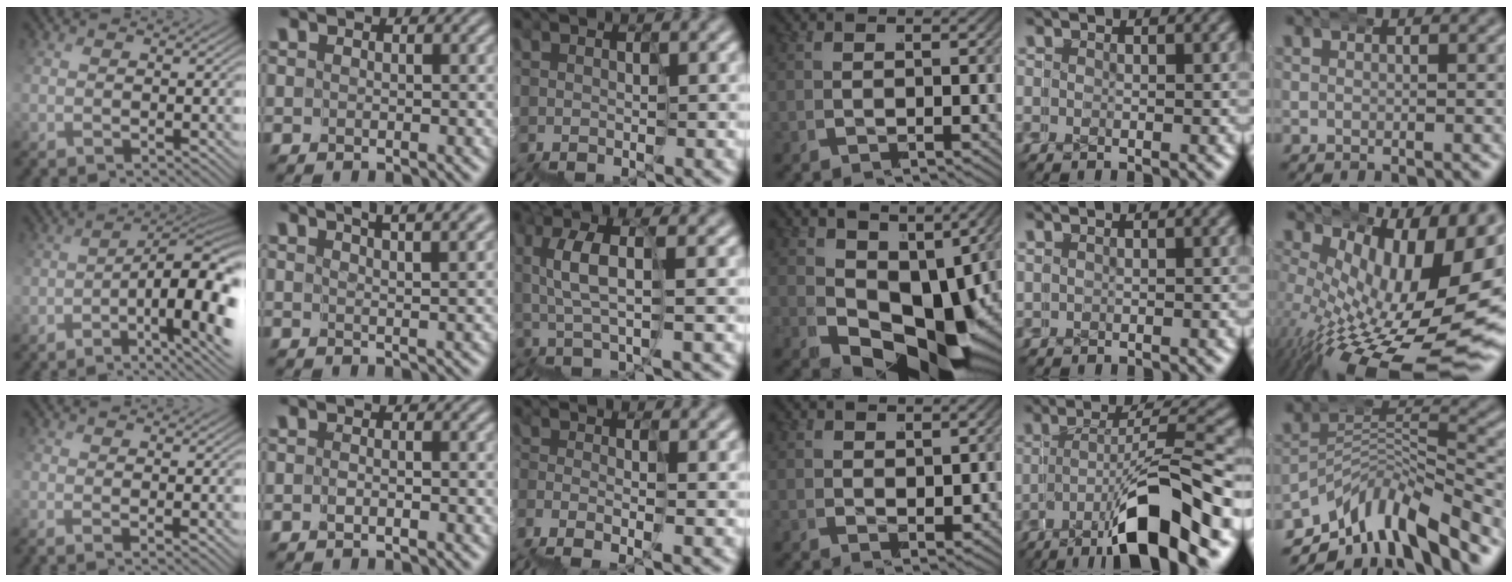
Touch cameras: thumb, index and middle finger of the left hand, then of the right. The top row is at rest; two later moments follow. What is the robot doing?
{"motion": "wrap", "object": "duck tape"}